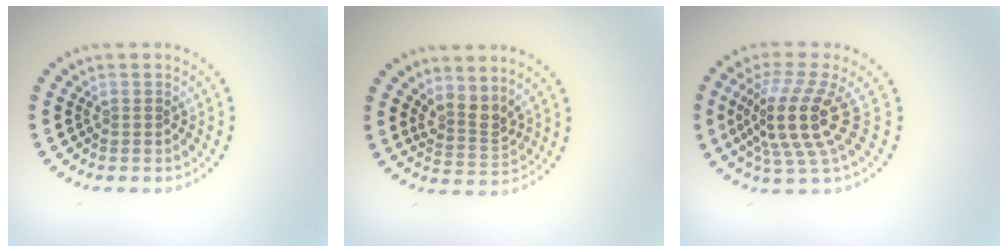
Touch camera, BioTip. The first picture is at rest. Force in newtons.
{"total": 2.5, "press": 1.9, "slide": 1.7}
{"total": 5.2, "press": 3.8, "slide": 3.6}